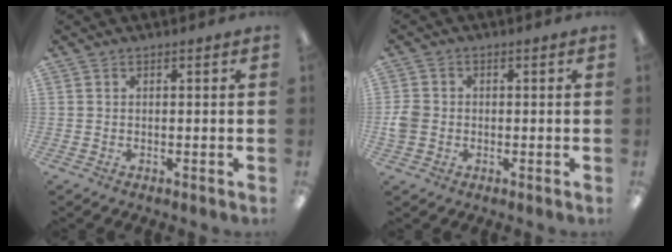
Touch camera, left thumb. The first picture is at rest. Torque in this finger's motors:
{"motor_torque": [0.33, 0.34, 0.21, -0.28, 0.00]}